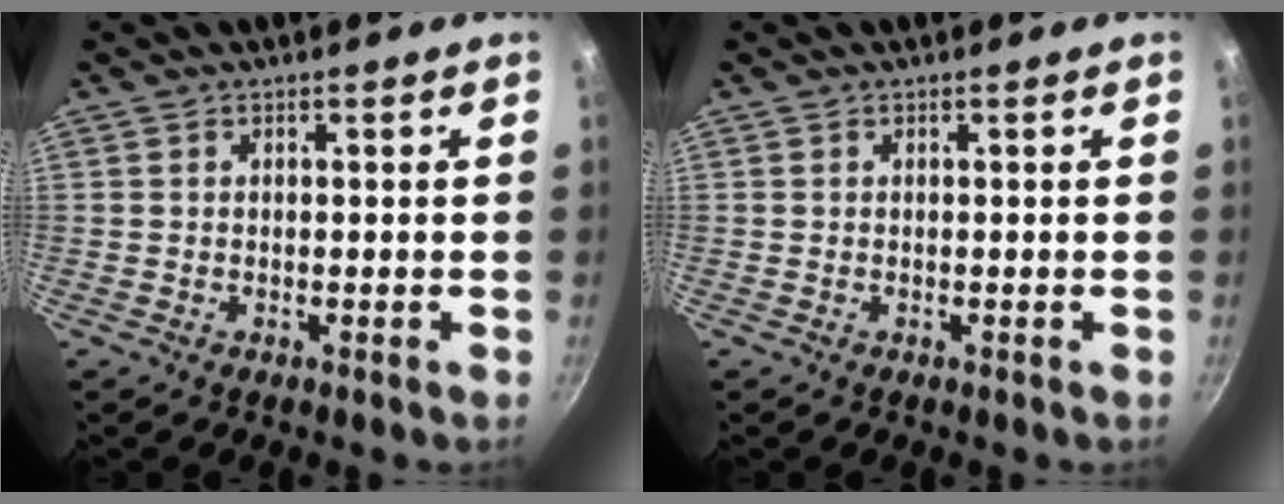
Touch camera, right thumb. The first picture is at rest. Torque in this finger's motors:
{"motor_torque": [-0.02, -0.02, 0.18, -0.18, 0.00]}